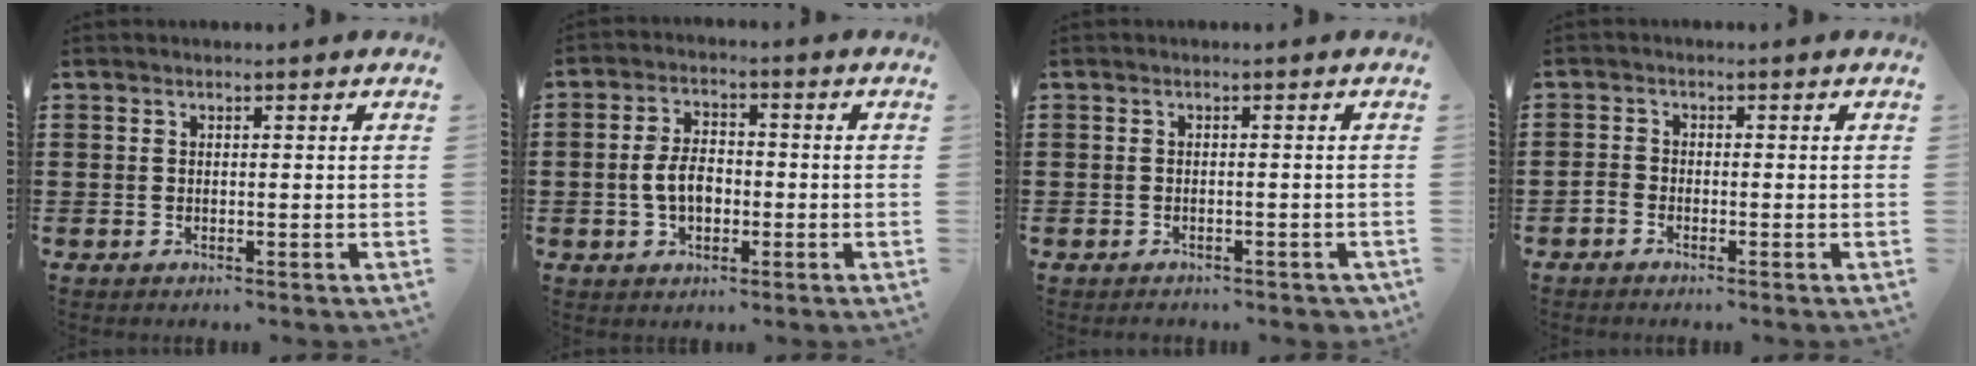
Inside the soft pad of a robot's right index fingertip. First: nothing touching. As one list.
[{"total": 5.2, "force": [-0.9, 3.1, 4.1], "torque": [-0.090, 0.005, -0.020]}, {"total": 0.8, "force": [-0.7, 0.3, 0.0], "torque": [-0.003, -0.001, -0.016]}, {"total": 1.2, "force": [-1.0, 0.6, 0.3], "torque": [-0.009, 0.003, -0.021]}]